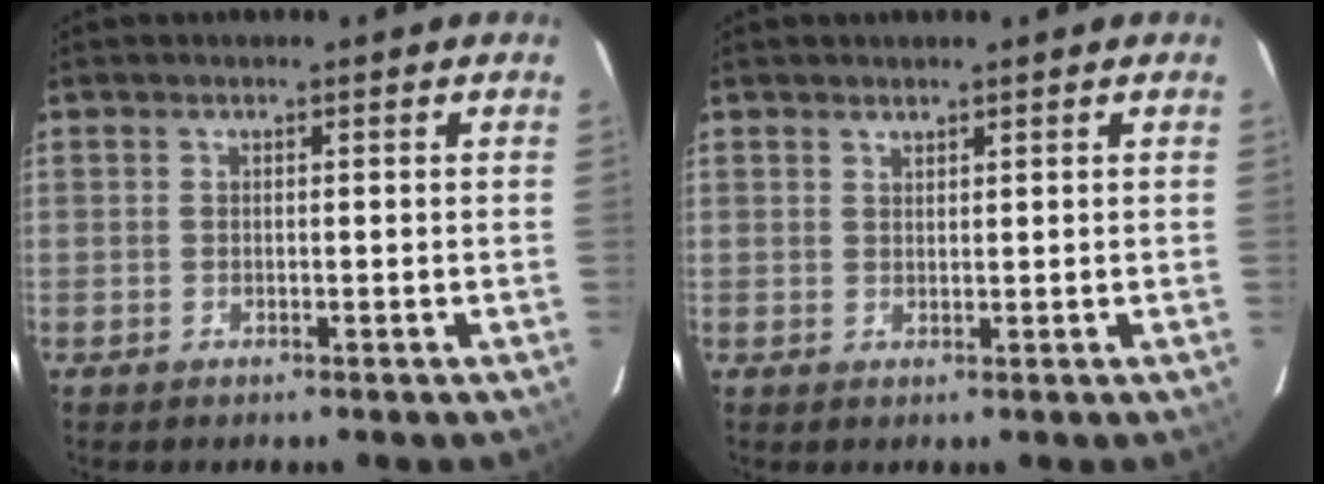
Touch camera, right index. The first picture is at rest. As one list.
[{"total": 0.9, "force": [0.9, 0.3, 0.2], "torque": [-0.004, 0.002, 0.017]}]